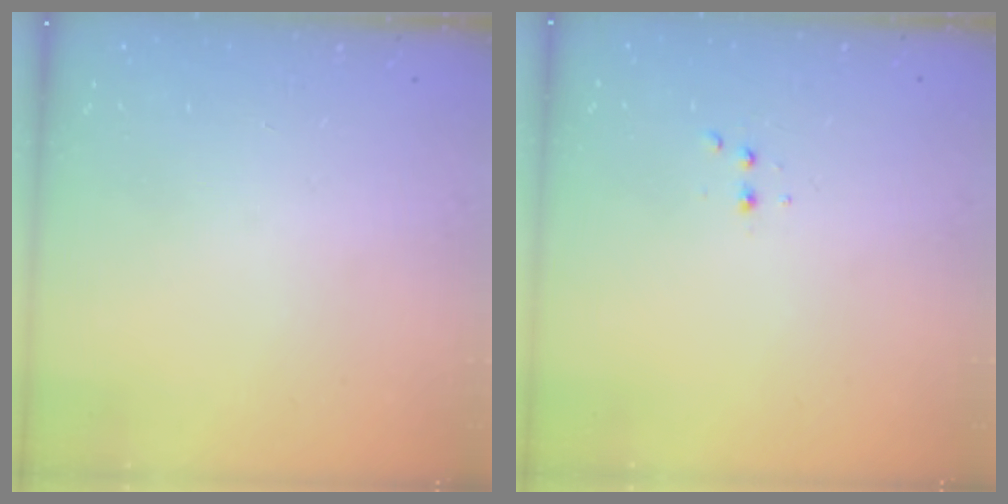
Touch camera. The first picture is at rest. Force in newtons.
{"total": 2.5, "press": 2.4, "slide": 0.5}